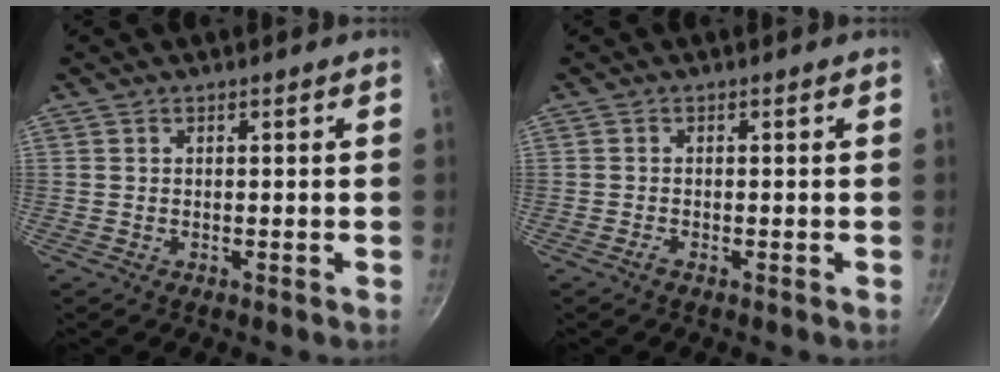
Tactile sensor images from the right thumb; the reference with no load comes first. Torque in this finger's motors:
{"motor_torque": [0.02, 0.31, 0.35, -0.32, 0.05]}